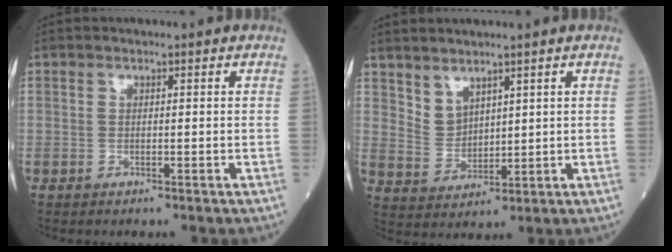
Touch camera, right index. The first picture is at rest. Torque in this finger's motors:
{"motor_torque": [0.24, 0.32, 0.10, 0.00]}